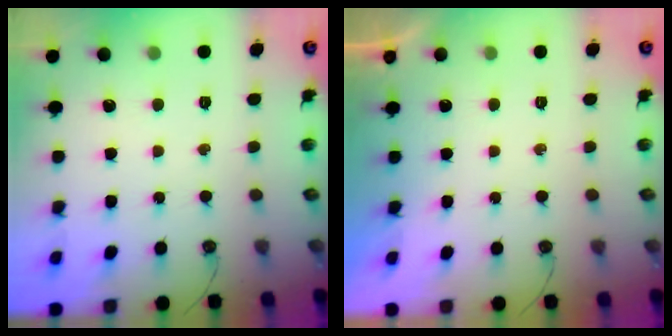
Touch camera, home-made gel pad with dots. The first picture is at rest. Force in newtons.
{"total": 0.0}